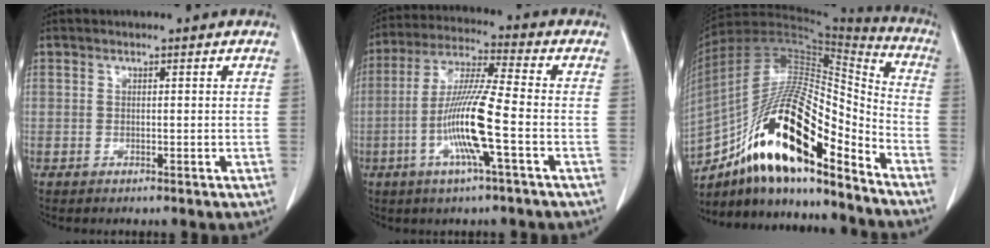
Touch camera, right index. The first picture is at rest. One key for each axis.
{"total": 11.9, "fx": -3.3, "fy": -0.2, "fz": 11.4, "tx": -0.225, "ty": -0.006, "tz": -0.071}
{"total": 23.4, "fx": -14.9, "fy": 5.0, "fz": 17.4, "tx": -0.314, "ty": 0.000, "tz": -0.259}